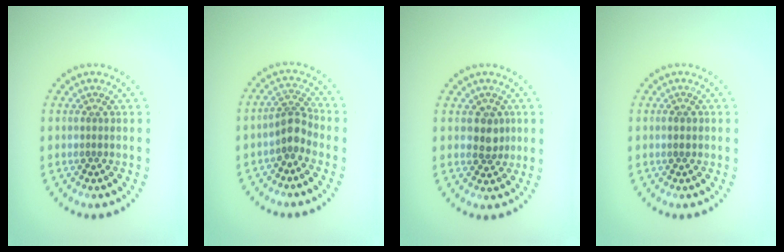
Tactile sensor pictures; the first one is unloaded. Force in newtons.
{"total": 2.5, "press": 1.9, "slide": 1.6}
{"total": 2.0, "press": 1.8, "slide": 0.9}
{"total": 1.1, "press": 1.1, "slide": 0.1}